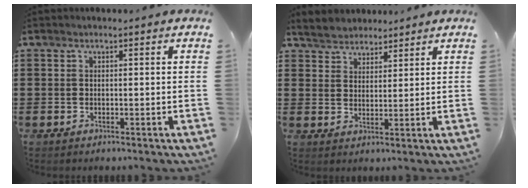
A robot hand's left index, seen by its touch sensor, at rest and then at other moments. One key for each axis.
{"total": 3.4, "fx": 3.2, "fy": 1.3, "fz": -0.4, "tx": -0.009, "ty": -0.003, "tz": 0.059}